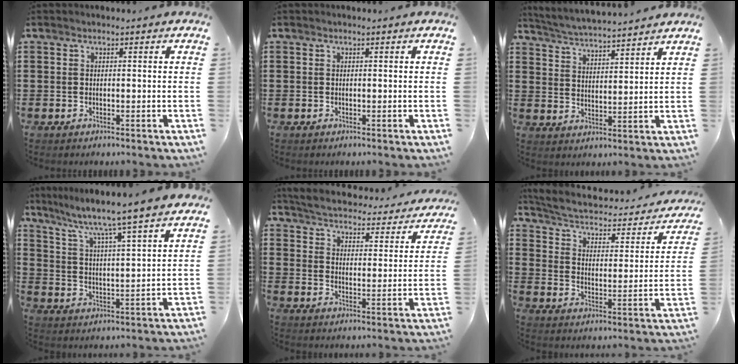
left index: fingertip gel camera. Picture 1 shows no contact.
{"total": 0.0}
{"total": 4.6, "force": [4.5, -0.5, 0.7], "torque": [-0.034, -0.030, 0.077]}
{"total": 5.9, "force": [5.0, -1.2, 2.7], "torque": [-0.075, -0.047, 0.075]}
{"total": 3.7, "force": [3.6, -0.1, 0.5], "torque": [-0.034, -0.033, 0.055]}
{"total": 3.0, "force": [2.1, 0.9, 1.9], "torque": [-0.053, -0.026, 0.025]}